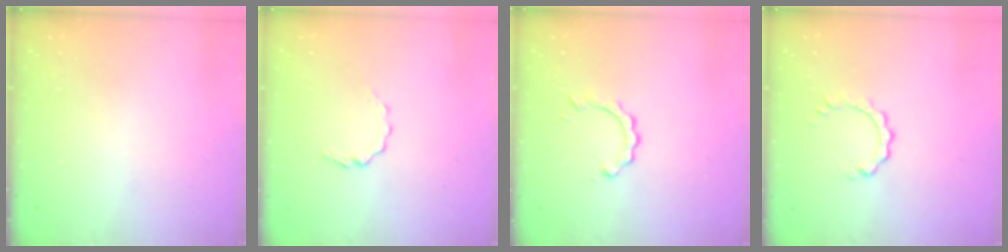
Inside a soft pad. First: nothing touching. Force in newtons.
{"total": 2.9, "press": 2.9, "slide": 0.3}
{"total": 2.1, "press": 2.1, "slide": 0.2}
{"total": 2.8, "press": 2.8, "slide": 0.3}